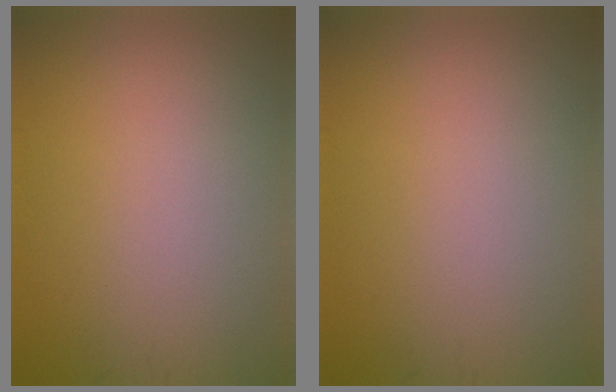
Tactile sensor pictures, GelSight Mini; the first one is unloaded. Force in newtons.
{"total": 0.0}